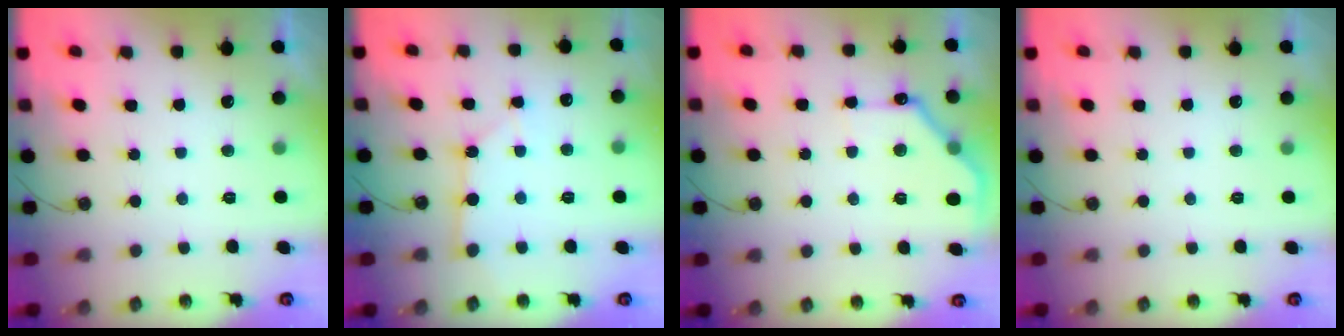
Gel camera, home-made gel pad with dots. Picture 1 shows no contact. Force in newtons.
{"total": 3.2, "press": 3.2, "slide": 0.2}
{"total": 12.6, "press": 12.6, "slide": 0.7}
{"total": 0.0}